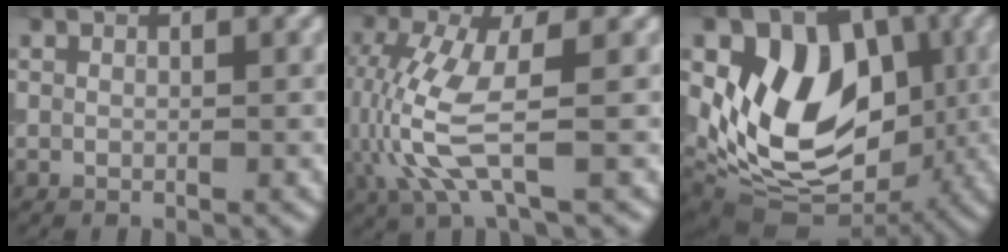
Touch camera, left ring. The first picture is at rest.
{"total": 6.9, "force": [-1.2, 2.4, 6.3], "torque": [-0.174, -0.004, -0.019]}
{"total": 12.6, "force": [0.9, 9.1, 8.6], "torque": [-0.137, -0.011, 0.013]}